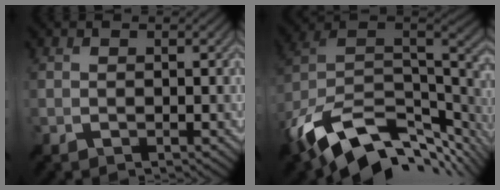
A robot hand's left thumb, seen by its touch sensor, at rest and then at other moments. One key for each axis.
{"total": 15.8, "fx": -7.5, "fy": 8.4, "fz": 11.1, "tx": -0.243, "ty": -0.024, "tz": -0.118}